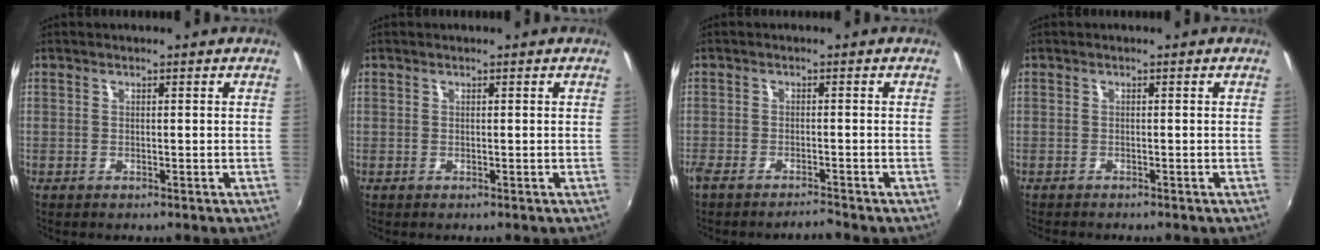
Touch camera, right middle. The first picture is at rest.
{"total": 0.0}
{"total": 2.9, "force": [-2.8, -0.2, 0.7], "torque": [-0.027, -0.009, -0.056]}
{"total": 1.3, "force": [-1.2, 0.1, 0.4], "torque": [-0.009, -0.010, -0.020]}